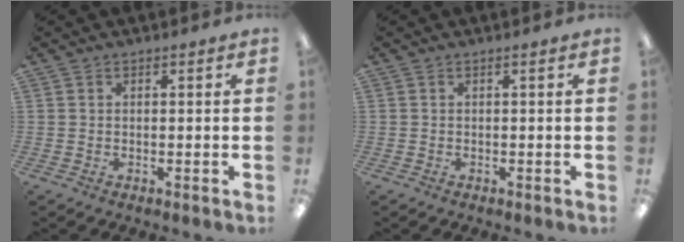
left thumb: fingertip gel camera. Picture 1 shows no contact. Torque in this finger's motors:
{"motor_torque": [-0.12, 0.01, 0.12, 0.03, 0.00]}